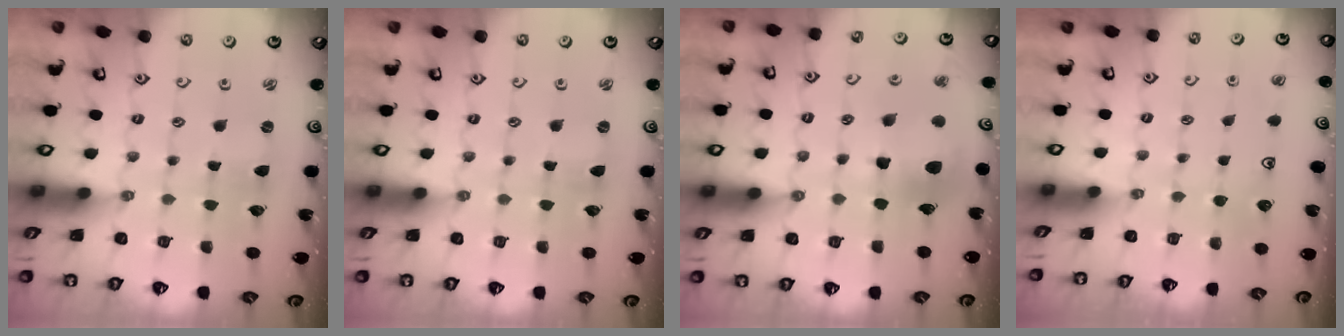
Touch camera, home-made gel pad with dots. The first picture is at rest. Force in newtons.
{"total": 0.0}
{"total": 11.1, "press": 11.0, "slide": 1.4}
{"total": 0.0}